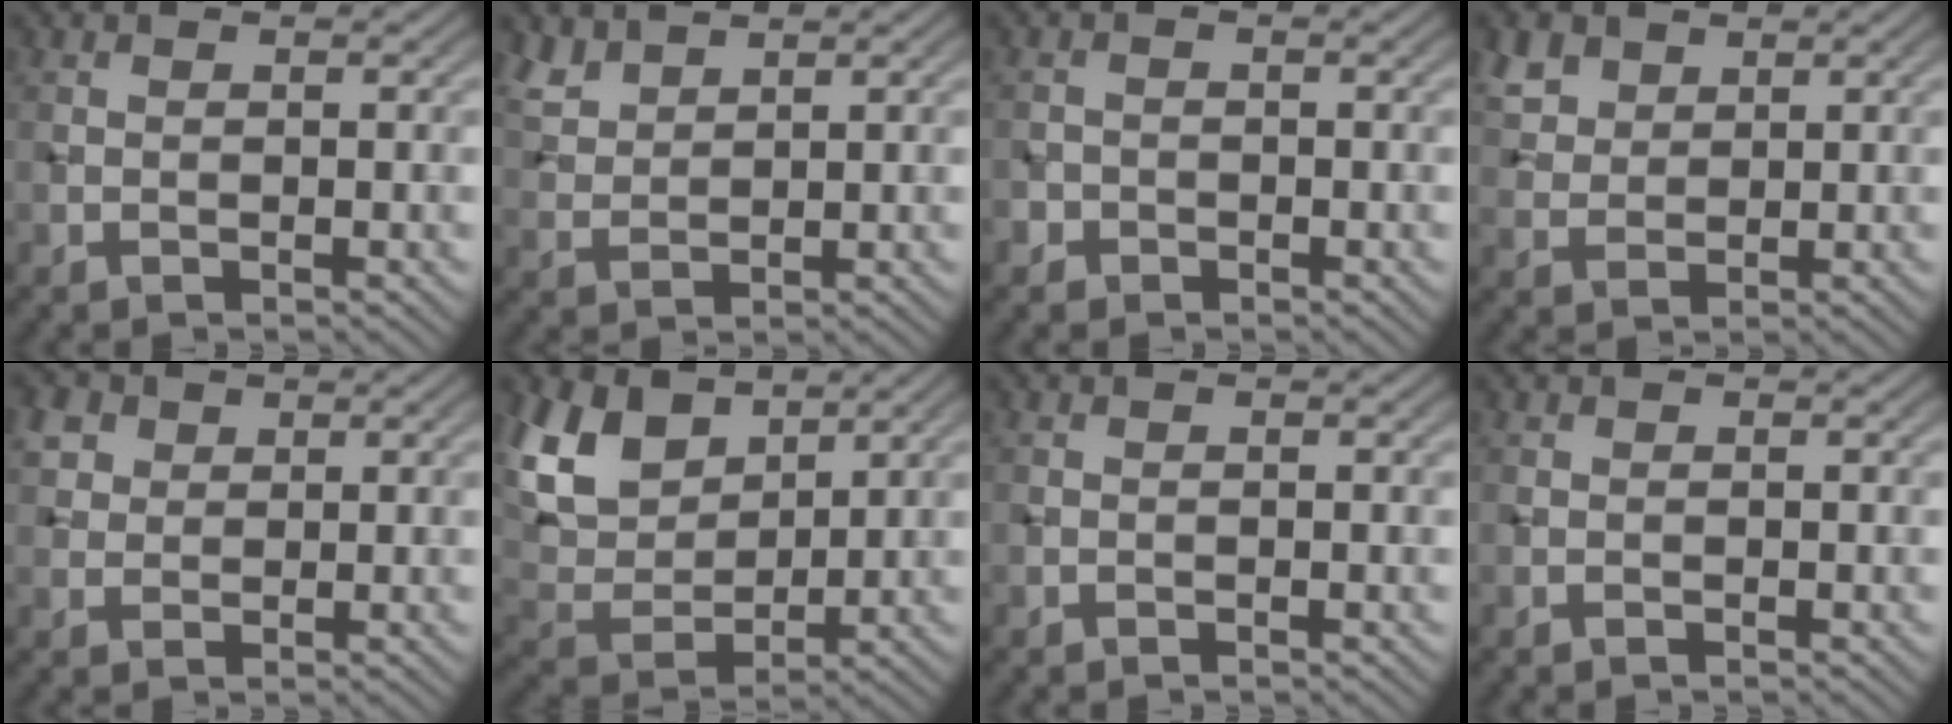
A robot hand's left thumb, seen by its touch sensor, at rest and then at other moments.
{"total": 3.4, "force": [2.7, 1.3, 1.5], "torque": [-0.044, 0.004, 0.067]}
{"total": 1.5, "force": [-0.9, 1.1, 0.1], "torque": [0.005, 0.000, -0.022]}
{"total": 3.9, "force": [2.4, 2.6, 1.7], "torque": [-0.050, 0.005, 0.054]}
{"total": 4.0, "force": [2.0, 3.1, 1.6], "torque": [-0.055, 0.003, 0.043]}
{"total": 10.6, "force": [6.3, 5.9, 6.2], "torque": [-0.167, 0.010, 0.123]}
{"total": 0.0}
{"total": 0.0}